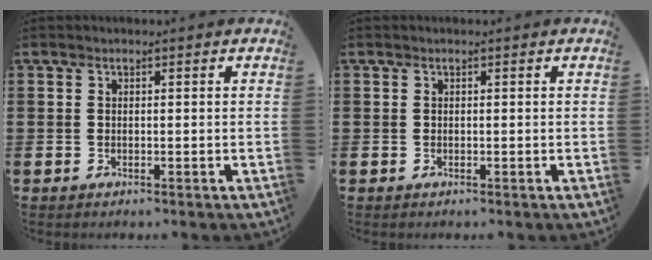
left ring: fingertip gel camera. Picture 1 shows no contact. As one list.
[{"total": 0.0}]